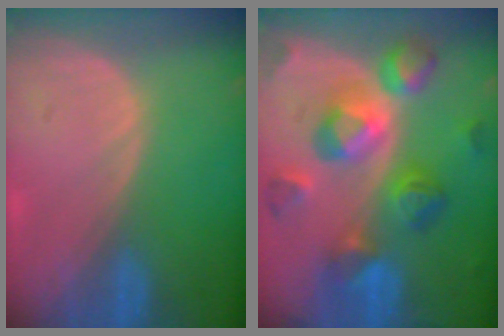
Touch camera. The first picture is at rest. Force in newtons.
{"total": 11.4, "press": 11.4, "slide": 0.9}